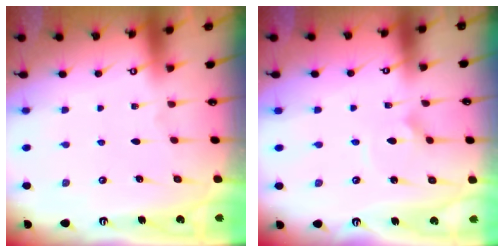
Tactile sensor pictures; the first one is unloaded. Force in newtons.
{"total": 2.3, "press": 2.3, "slide": 0.3}